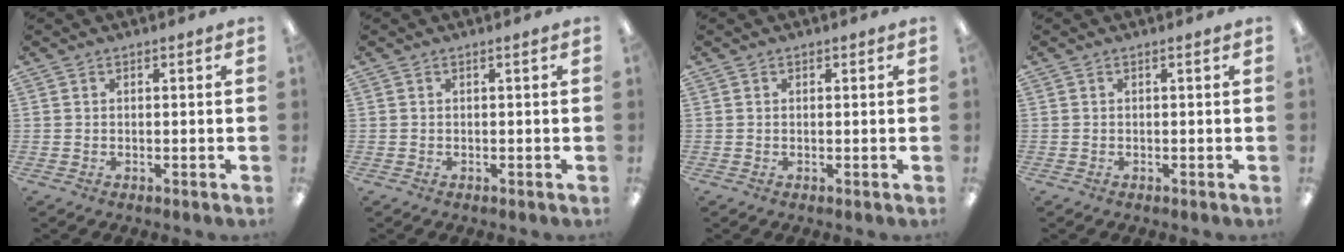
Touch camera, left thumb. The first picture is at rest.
{"total": 0.0}
{"total": 0.7, "force": [0.4, 0.5, 0.1], "torque": [0.006, 0.000, 0.005]}
{"total": 0.0}